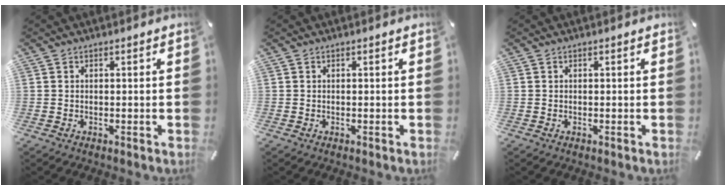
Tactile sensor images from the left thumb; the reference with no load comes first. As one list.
[{"total": 0.0}, {"total": 0.0}]